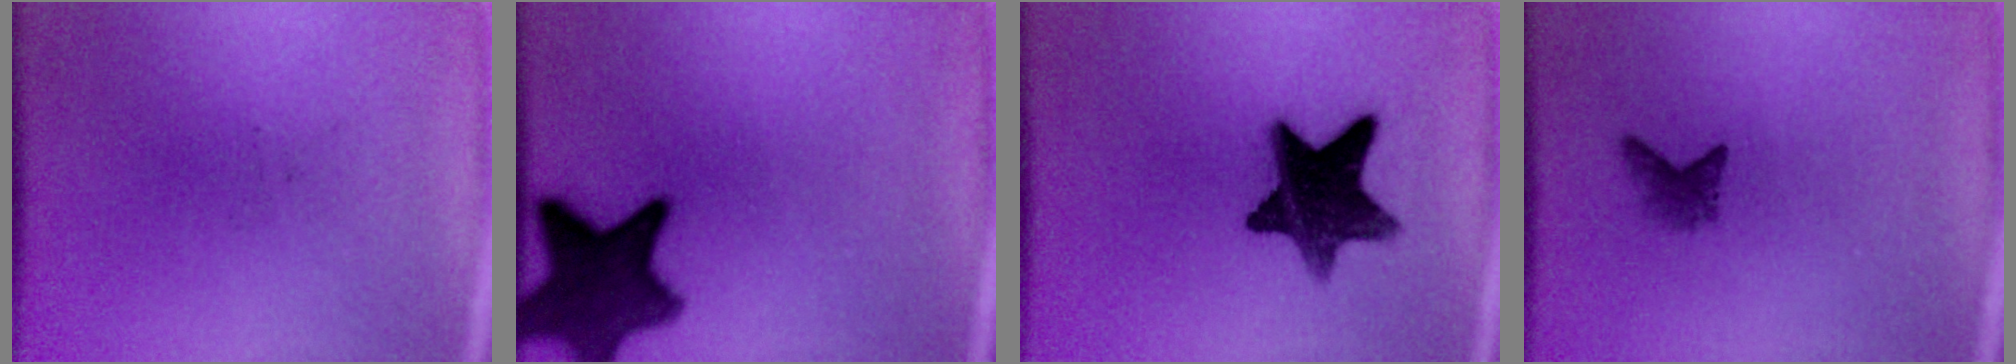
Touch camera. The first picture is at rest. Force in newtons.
{"total": 11.1}
{"total": 12.3}
{"total": 1.8}